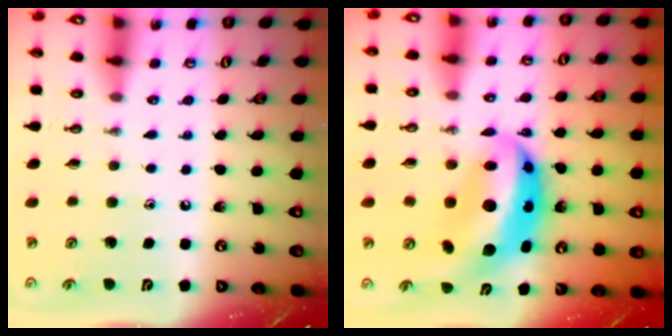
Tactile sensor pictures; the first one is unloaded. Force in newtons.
{"total": 12.4, "press": 12.4, "slide": 1.2}